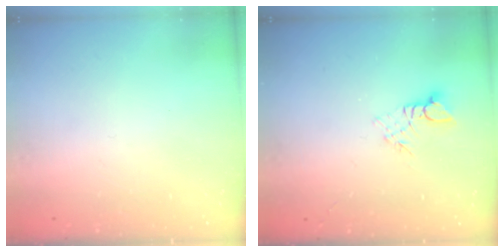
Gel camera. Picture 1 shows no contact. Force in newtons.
{"total": 3.3, "press": 3.3, "slide": 0.1}